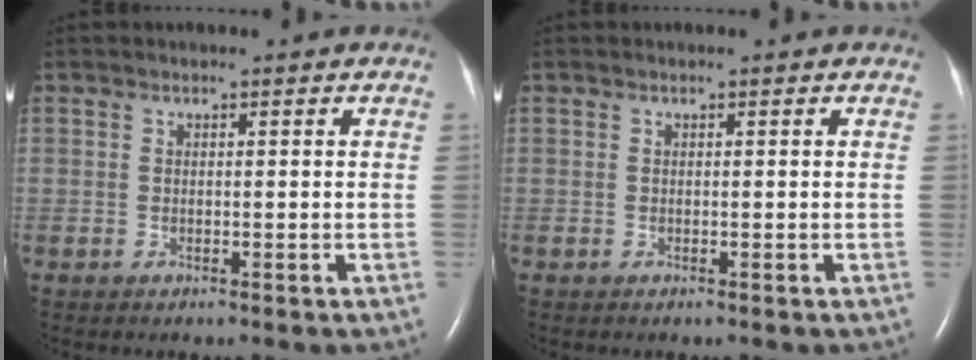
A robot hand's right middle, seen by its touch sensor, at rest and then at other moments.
{"total": 0.0}